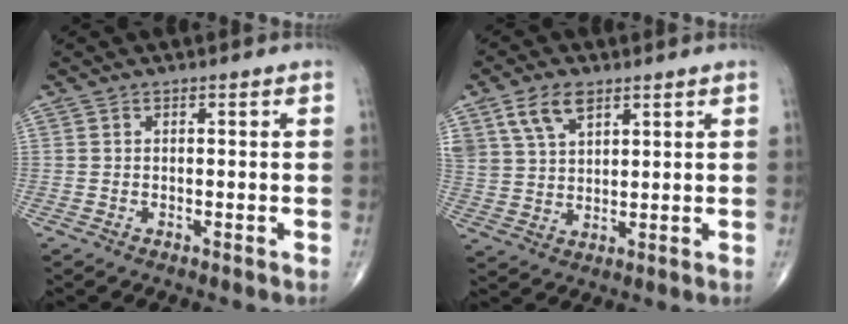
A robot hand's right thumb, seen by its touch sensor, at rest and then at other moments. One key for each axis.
{"total": 7.7, "fx": 4.5, "fy": 4.3, "fz": 4.7, "tx": -0.081, "ty": -0.013, "tz": 0.090}